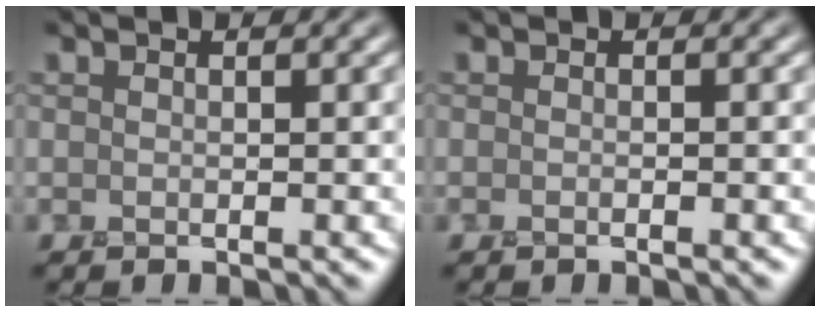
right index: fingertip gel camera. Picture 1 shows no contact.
{"total": 0.6, "force": [-0.4, 0.2, 0.4], "torque": [-0.004, -0.006, -0.009]}